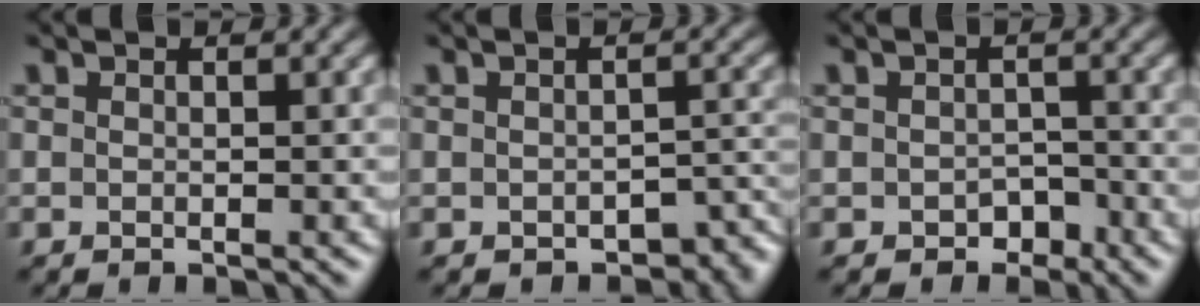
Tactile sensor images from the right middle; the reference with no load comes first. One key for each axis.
{"total": 3.6, "fx": -1.9, "fy": 2.1, "fz": 2.3, "tx": -0.026, "ty": -0.013, "tz": -0.019}
{"total": 1.6, "fx": -1.1, "fy": 1.1, "fz": 0.5, "tx": -0.009, "ty": -0.005, "tz": -0.017}